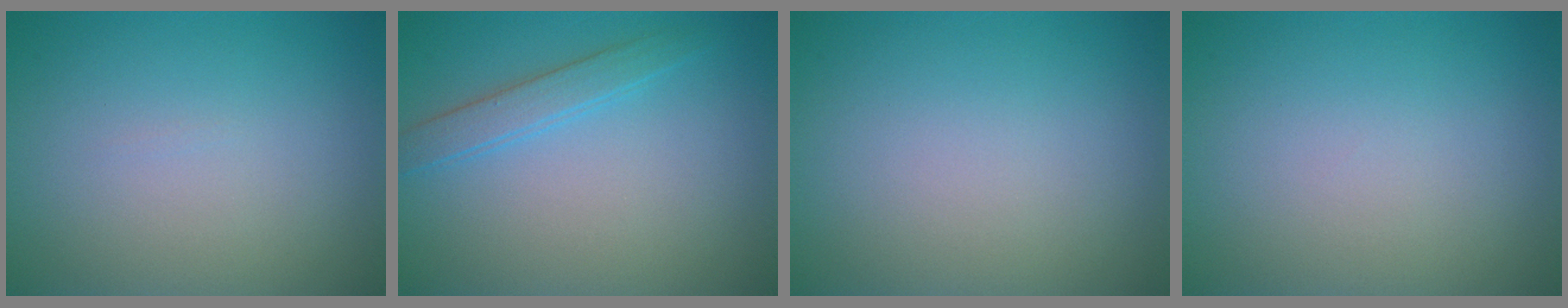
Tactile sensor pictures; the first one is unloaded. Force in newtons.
{"total": 2.1, "press": 2.1, "slide": 0.1}
{"total": 0.0}
{"total": 0.0}